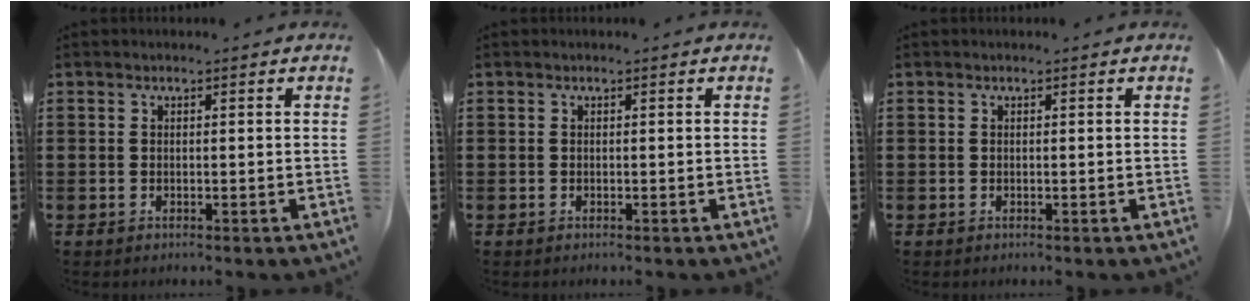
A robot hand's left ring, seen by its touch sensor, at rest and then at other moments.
{"total": 0.0}
{"total": 0.0}